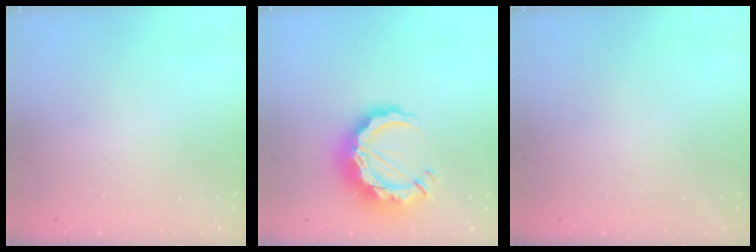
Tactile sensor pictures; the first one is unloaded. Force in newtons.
{"total": 14.2, "press": 14.1, "slide": 1.6}
{"total": 0.0}